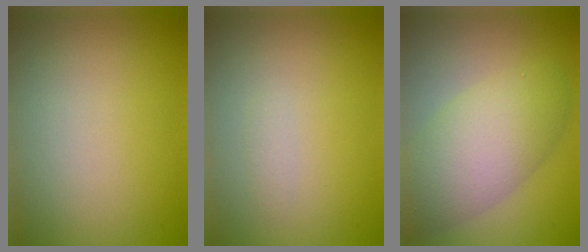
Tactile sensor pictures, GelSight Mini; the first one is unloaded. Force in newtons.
{"total": 0.6, "press": 0.6, "slide": 0.0}
{"total": 6.6, "press": 6.6, "slide": 0.4}